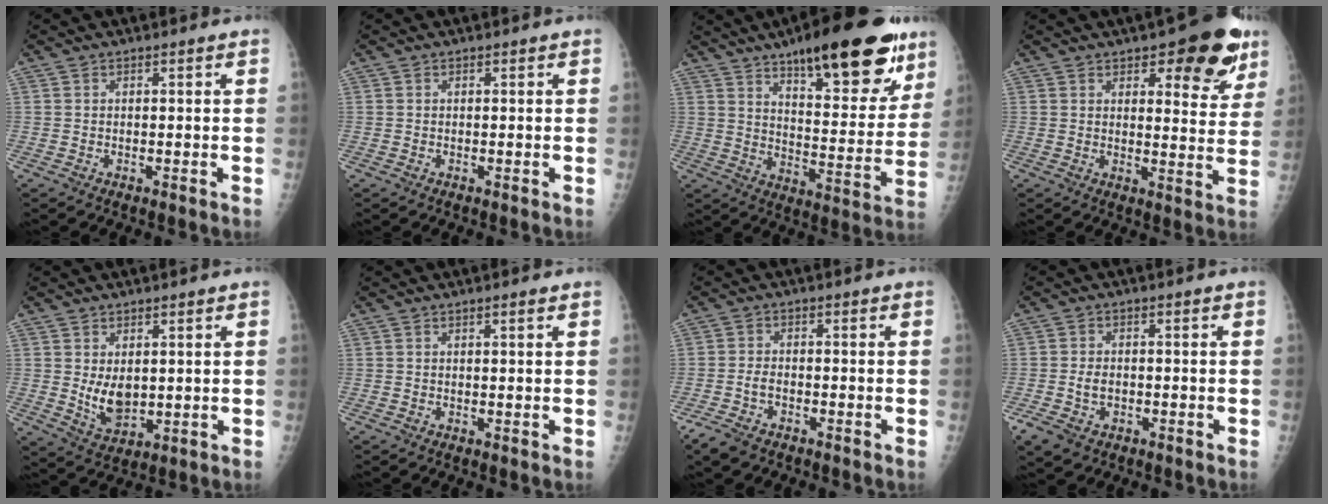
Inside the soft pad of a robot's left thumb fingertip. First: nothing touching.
{"total": 0.0}
{"total": 25.5, "force": [15.8, 8.4, 18.2], "torque": [-0.217, -0.053, 0.230]}
{"total": 13.3, "force": [7.6, 5.4, 9.5], "torque": [-0.068, -0.034, 0.094]}
{"total": 6.2, "force": [1.0, 4.0, 4.6], "torque": [-0.063, -0.020, 0.033]}
{"total": 0.9, "force": [0.5, 0.1, 0.7], "torque": [-0.010, 0.000, 0.007]}
{"total": 5.3, "force": [-3.4, 2.8, 2.9], "torque": [-0.073, 0.010, -0.060]}
{"total": 5.4, "force": [-1.8, 3.8, 3.4], "torque": [-0.069, 0.006, -0.024]}